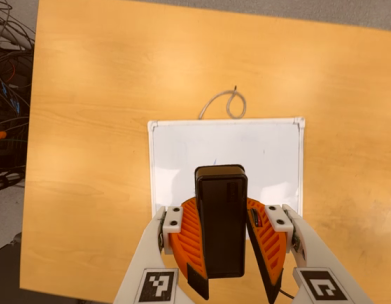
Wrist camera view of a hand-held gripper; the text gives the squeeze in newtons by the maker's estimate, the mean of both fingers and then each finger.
{"total": 9.0, "left": 9.3, "right": 8.7}